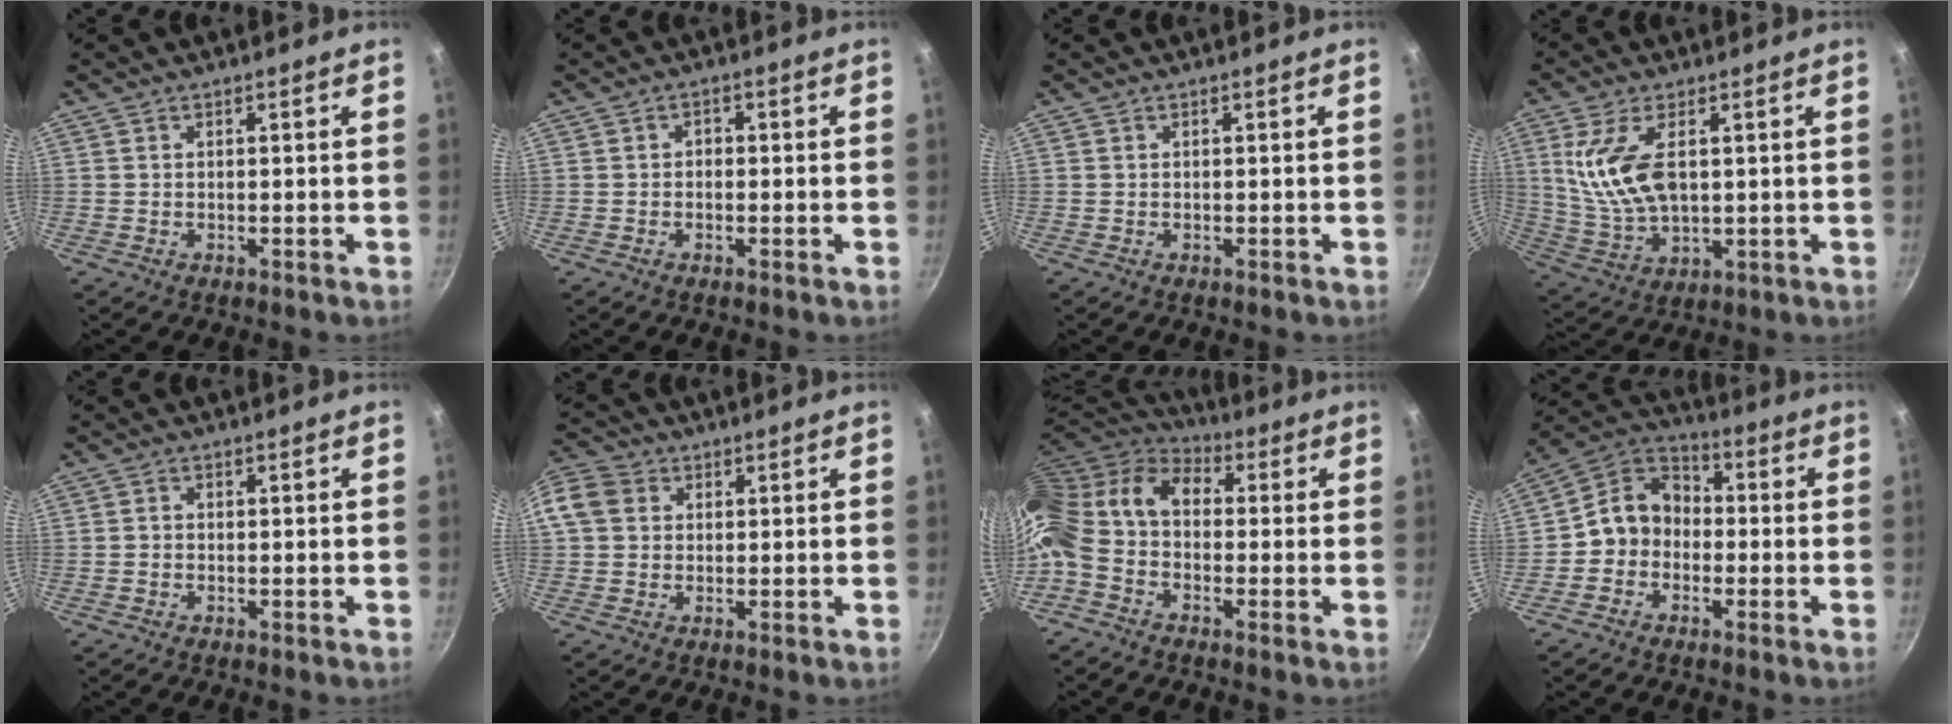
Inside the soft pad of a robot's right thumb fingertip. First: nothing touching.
{"total": 1.3, "force": [-0.4, 1.1, 0.6], "torque": [-0.009, 0.007, -0.008]}
{"total": 0.0}
{"total": 12.3, "force": [2.7, 6.4, 10.2], "torque": [-0.197, -0.012, 0.061]}
{"total": 0.8, "force": [-0.3, 0.7, 0.4], "torque": [-0.007, 0.003, -0.006]}
{"total": 11.0, "force": [2.2, 9.3, 5.3], "torque": [-0.114, 0.026, 0.027]}
{"total": 15.6, "force": [0.4, 10.1, 11.8], "torque": [-0.228, 0.036, -0.018]}
{"total": 9.1, "force": [-1.6, 7.7, 4.6], "torque": [-0.046, 0.039, -0.055]}